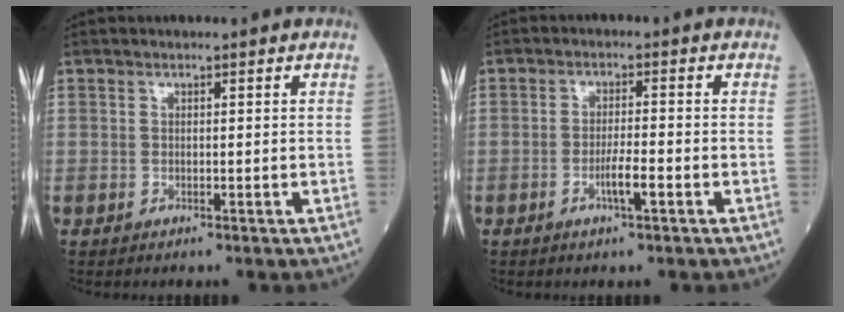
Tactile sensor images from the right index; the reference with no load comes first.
{"total": 3.6, "force": [-1.5, 0.2, 3.2], "torque": [-0.060, -0.003, -0.029]}